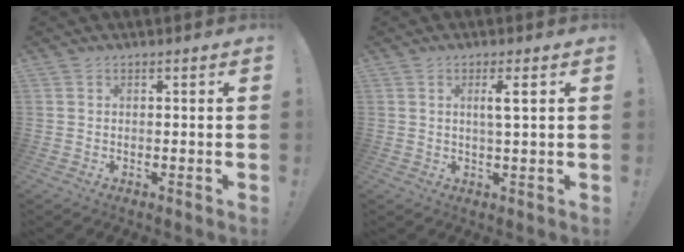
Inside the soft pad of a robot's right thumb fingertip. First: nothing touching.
{"total": 4.0, "force": [1.2, 0.0, 3.8], "torque": [-0.057, -0.010, 0.013]}